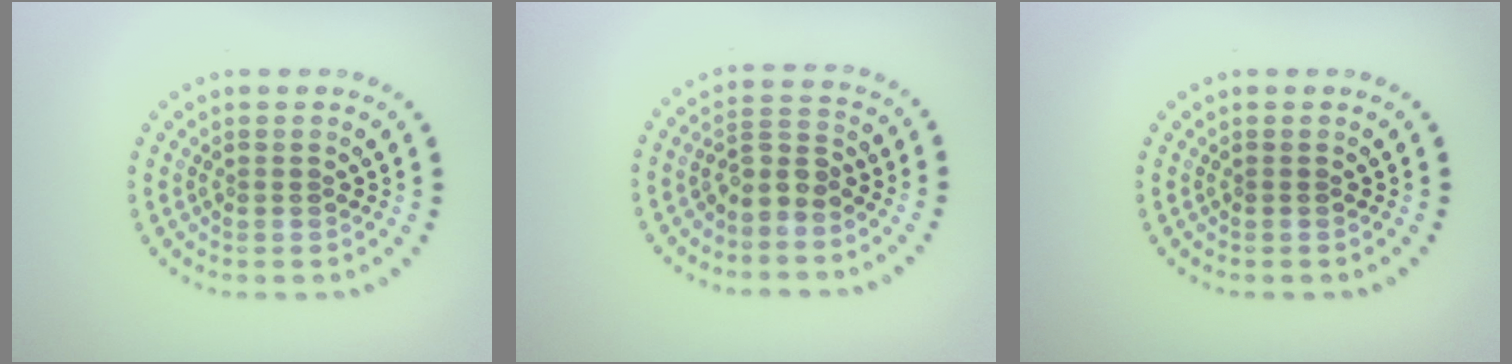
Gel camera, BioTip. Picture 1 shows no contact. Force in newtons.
{"total": 2.5, "press": 2.0, "slide": 1.6}
{"total": 0.0}